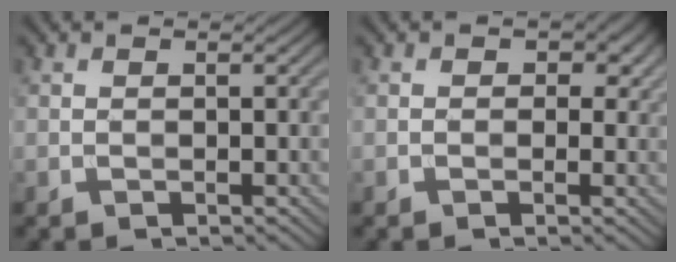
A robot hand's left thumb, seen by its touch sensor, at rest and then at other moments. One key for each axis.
{"total": 1.9, "fx": 0.3, "fy": 1.5, "fz": 1.1, "tx": -0.017, "ty": -0.008, "tz": 0.001}